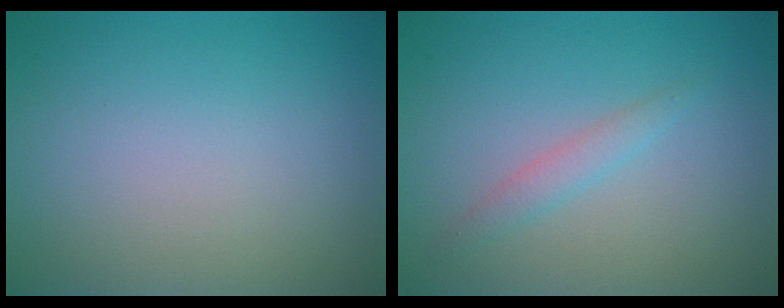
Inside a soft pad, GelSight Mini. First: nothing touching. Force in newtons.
{"total": 1.4, "press": 1.4, "slide": 0.1}